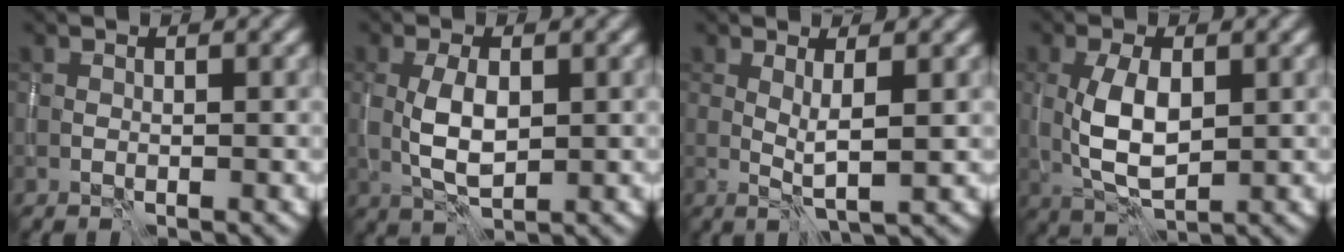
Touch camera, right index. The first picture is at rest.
{"total": 3.8, "force": [0.0, 1.7, 3.3], "torque": [-0.074, 0.001, 0.004]}
{"total": 2.3, "force": [0.2, 0.3, 2.2], "torque": [-0.039, -0.008, 0.008]}
{"total": 4.9, "force": [0.1, 2.3, 4.3], "torque": [-0.092, -0.001, 0.005]}